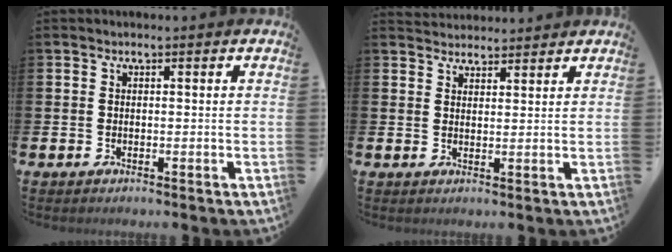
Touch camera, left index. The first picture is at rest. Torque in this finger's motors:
{"motor_torque": [-0.25, -0.48, 0.09, 0.01]}